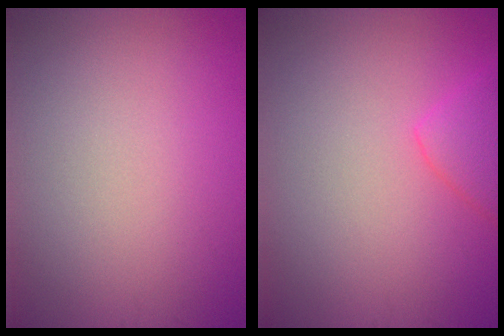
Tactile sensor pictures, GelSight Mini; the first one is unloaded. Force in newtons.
{"total": 2.7, "press": 2.7, "slide": 0.2}